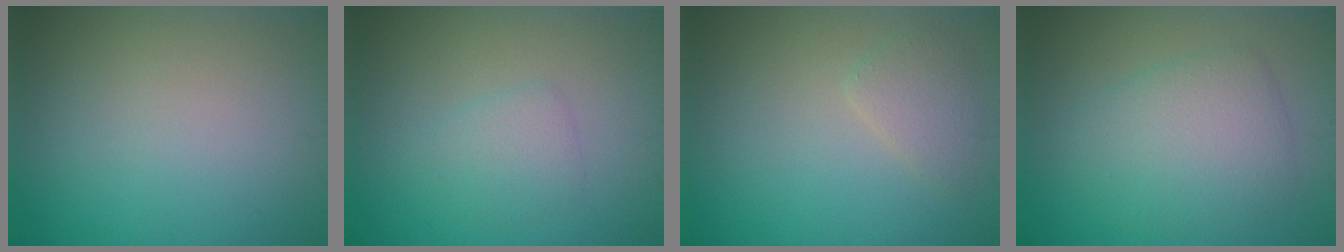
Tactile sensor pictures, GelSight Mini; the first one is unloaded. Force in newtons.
{"total": 1.9, "press": 1.9, "slide": 0.0}
{"total": 1.7, "press": 1.7, "slide": 0.2}
{"total": 4.8, "press": 4.8, "slide": 0.2}